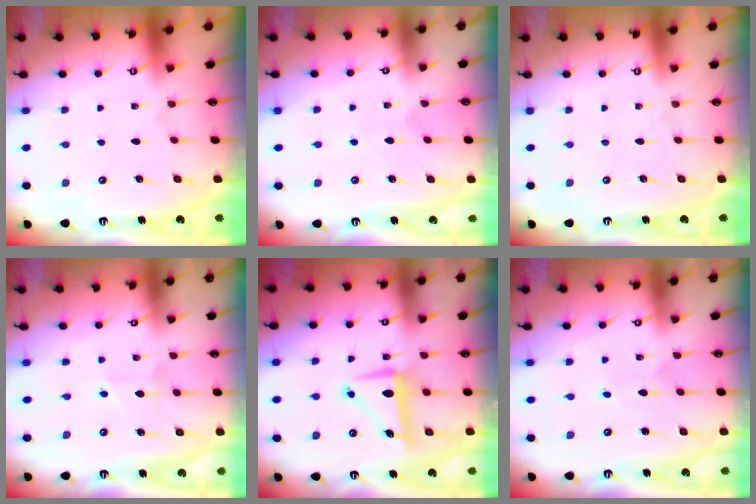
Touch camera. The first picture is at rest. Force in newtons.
{"total": 3.8, "press": 3.8, "slide": 0.4}
{"total": 0.0}
{"total": 4.4, "press": 4.3, "slide": 1.0}
{"total": 8.3, "press": 8.1, "slide": 1.7}
{"total": 3.3, "press": 3.3, "slide": 0.2}